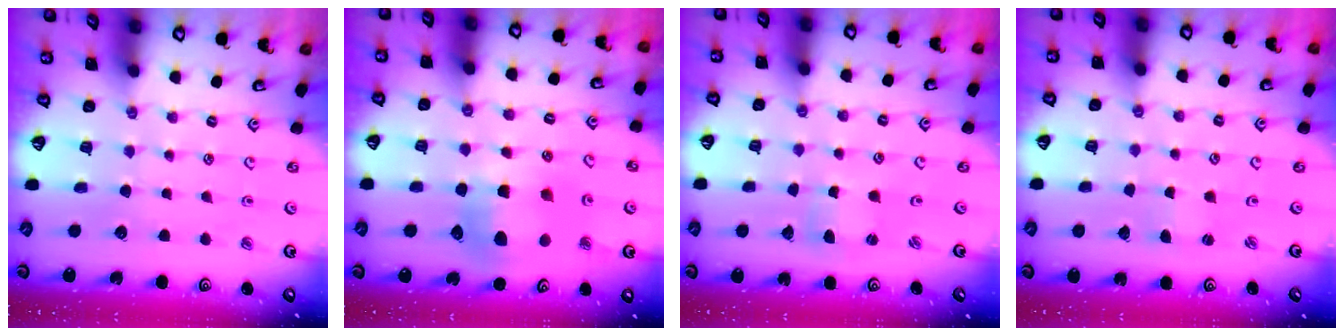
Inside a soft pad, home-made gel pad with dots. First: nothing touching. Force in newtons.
{"total": 9.2, "press": 9.2, "slide": 1.1}
{"total": 1.8, "press": 1.8, "slide": 0.2}
{"total": 1.7, "press": 1.7, "slide": 0.2}